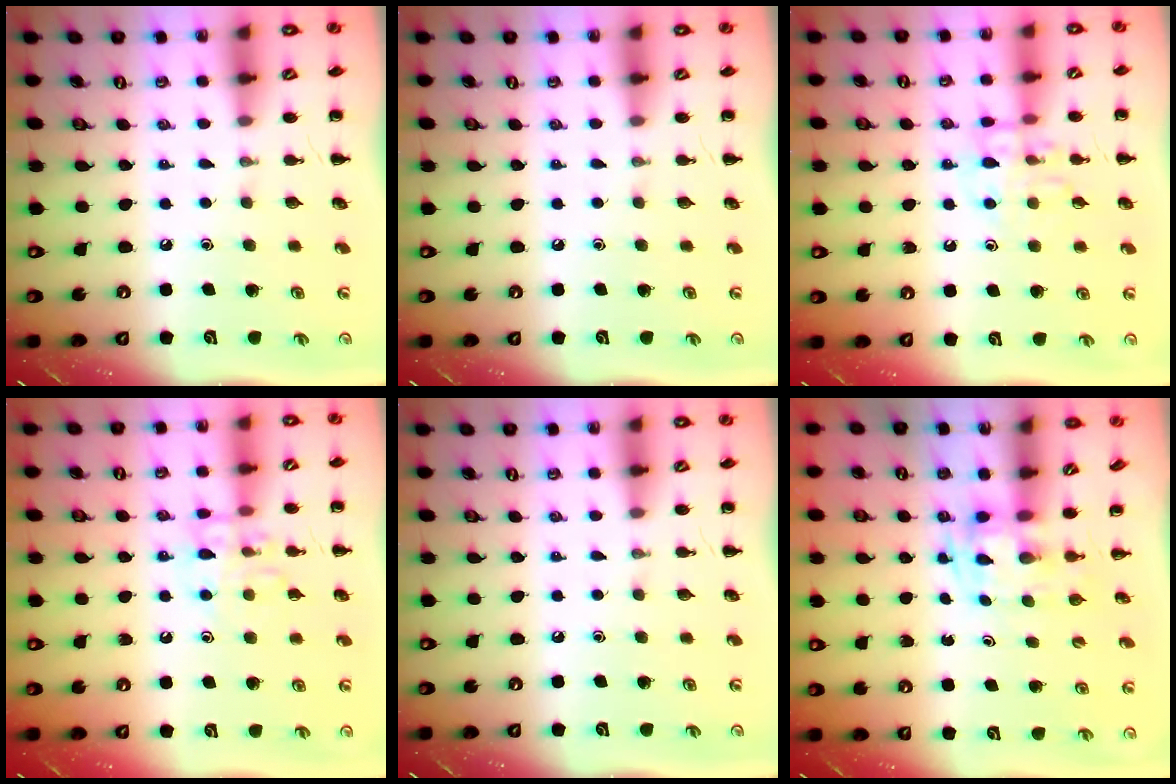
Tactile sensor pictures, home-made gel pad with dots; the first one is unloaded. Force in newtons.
{"total": 0.0}
{"total": 10.6, "press": 10.5, "slide": 0.7}
{"total": 10.7, "press": 10.7, "slide": 0.8}
{"total": 0.0}
{"total": 2.8, "press": 2.5, "slide": 1.3}